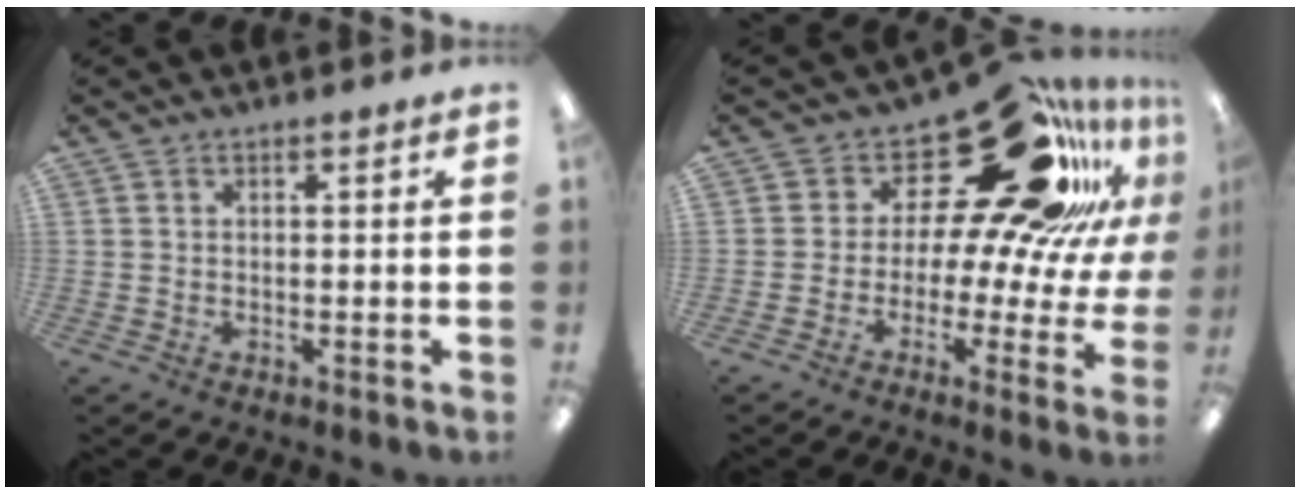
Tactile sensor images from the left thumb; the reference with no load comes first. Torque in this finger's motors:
{"motor_torque": [1.10, 1.98, -0.18, 0.14, -0.08]}